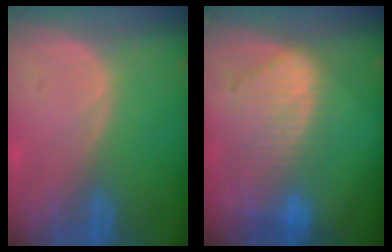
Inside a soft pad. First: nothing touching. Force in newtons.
{"total": 9.1, "press": 8.0, "slide": 4.3}